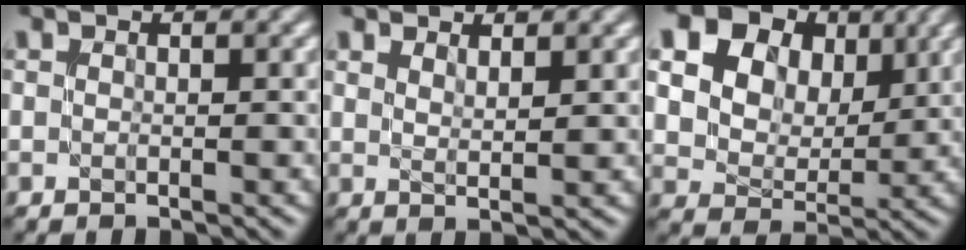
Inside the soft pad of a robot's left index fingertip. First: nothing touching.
{"total": 2.1, "force": [1.6, 0.5, 1.2], "torque": [-0.014, -0.003, 0.026]}
{"total": 21.1, "force": [9.9, 15.8, 9.8], "torque": [-0.231, 0.037, 0.169]}